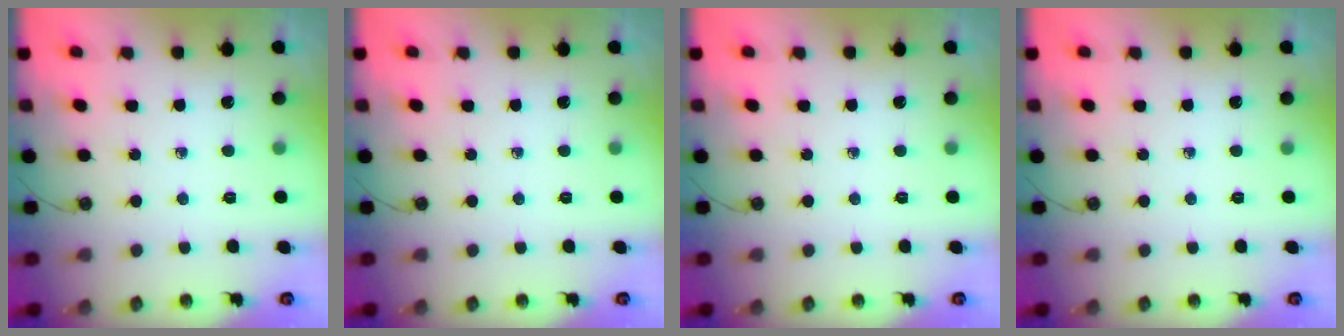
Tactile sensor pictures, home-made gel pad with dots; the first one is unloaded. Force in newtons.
{"total": 0.0}
{"total": 0.0}
{"total": 0.0}